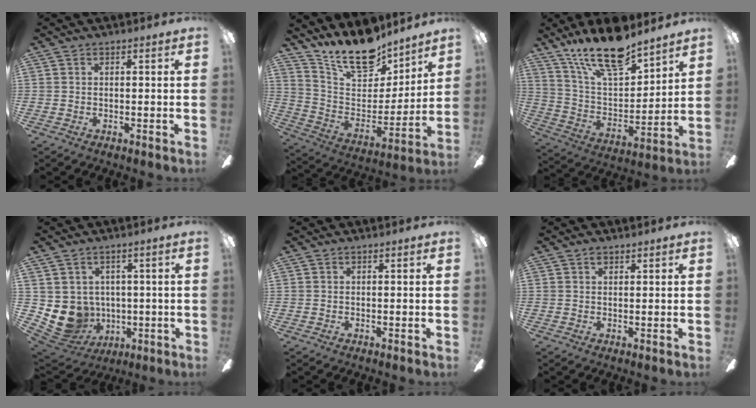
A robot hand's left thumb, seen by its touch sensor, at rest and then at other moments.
{"total": 18.4, "force": [14.8, 7.9, 7.6], "torque": [-0.145, -0.101, 0.269]}
{"total": 19.2, "force": [14.9, 6.4, 10.2], "torque": [-0.195, -0.087, 0.263]}
{"total": 8.5, "force": [-0.3, 8.1, 2.5], "torque": [-0.081, -0.012, 0.004]}
{"total": 0.0}
{"total": 1.2, "force": [1.0, 0.4, 0.4], "torque": [-0.009, 0.000, 0.020]}